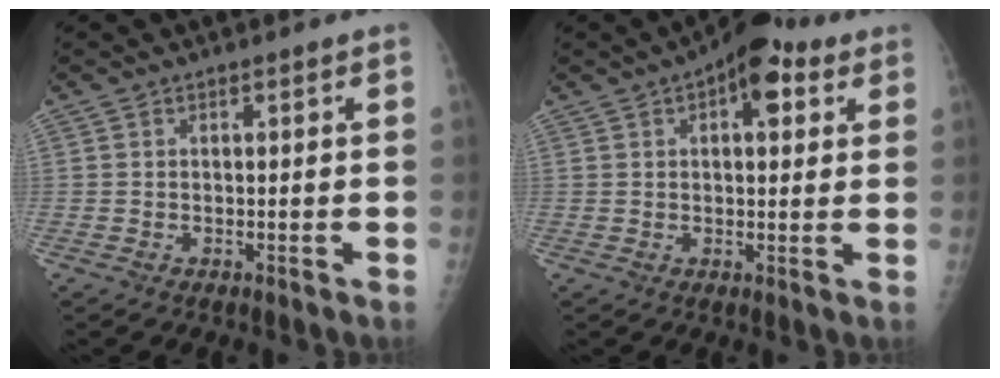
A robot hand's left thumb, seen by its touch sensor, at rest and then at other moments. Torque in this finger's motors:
{"motor_torque": [0.67, 0.70, 0.82, -0.23, 0.06]}